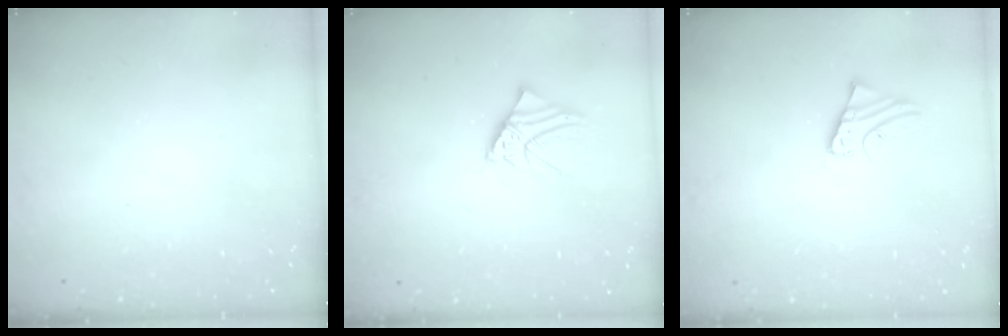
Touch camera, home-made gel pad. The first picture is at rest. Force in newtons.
{"total": 3.7, "press": 3.7, "slide": 0.3}
{"total": 2.6, "press": 2.6, "slide": 0.1}